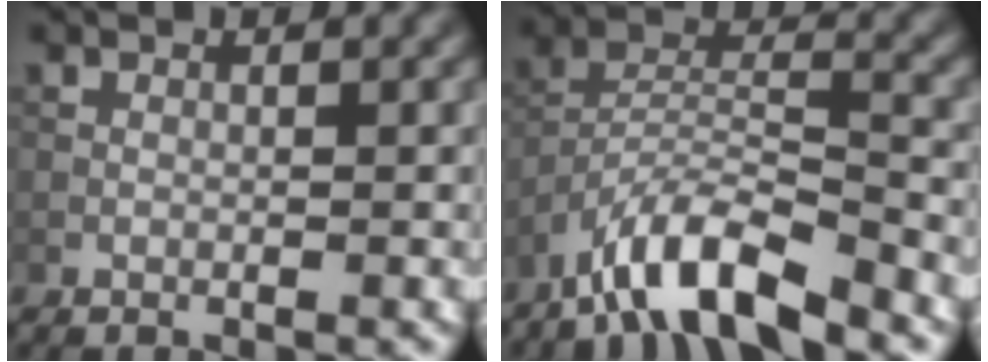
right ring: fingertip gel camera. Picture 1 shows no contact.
{"total": 7.5, "force": [-5.7, 1.6, 4.5], "torque": [-0.082, 0.003, -0.108]}